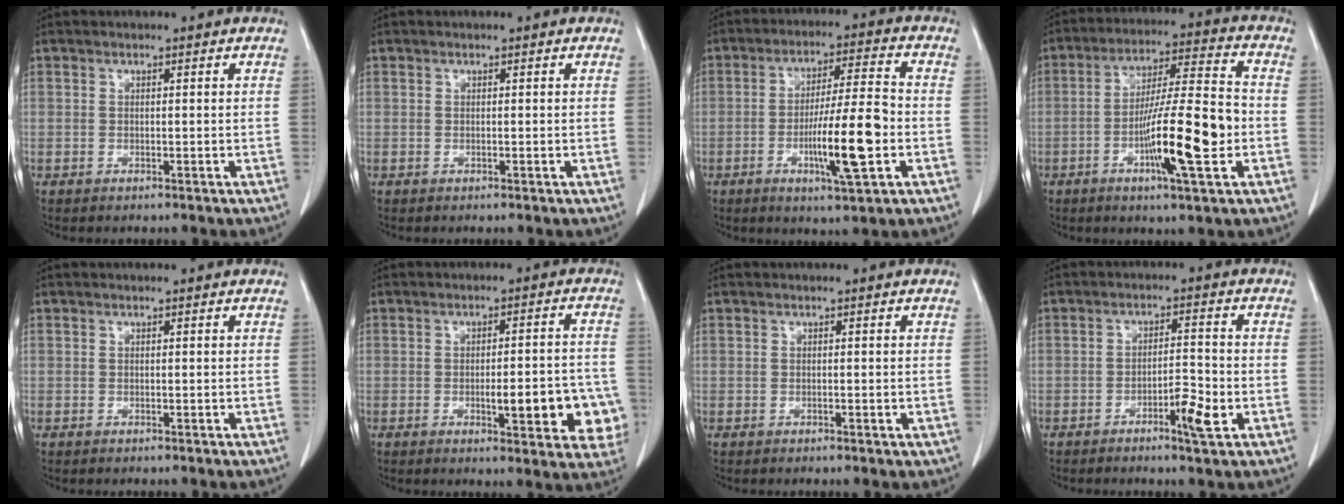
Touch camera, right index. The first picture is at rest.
{"total": 0.0}
{"total": 11.9, "force": [-3.3, 0.6, 11.4], "torque": [-0.195, -0.003, -0.056]}
{"total": 14.2, "force": [-3.8, 1.1, 13.7], "torque": [-0.236, 0.000, -0.066]}
{"total": 0.0}
{"total": 10.9, "force": [-3.2, 2.9, 10.1], "torque": [-0.106, 0.012, -0.034]}
{"total": 0.7, "force": [-0.3, 0.3, 0.5], "torque": [-0.010, -0.001, -0.001]}
{"total": 5.1, "force": [-2.3, 0.7, 4.5], "torque": [-0.070, 0.001, -0.037]}